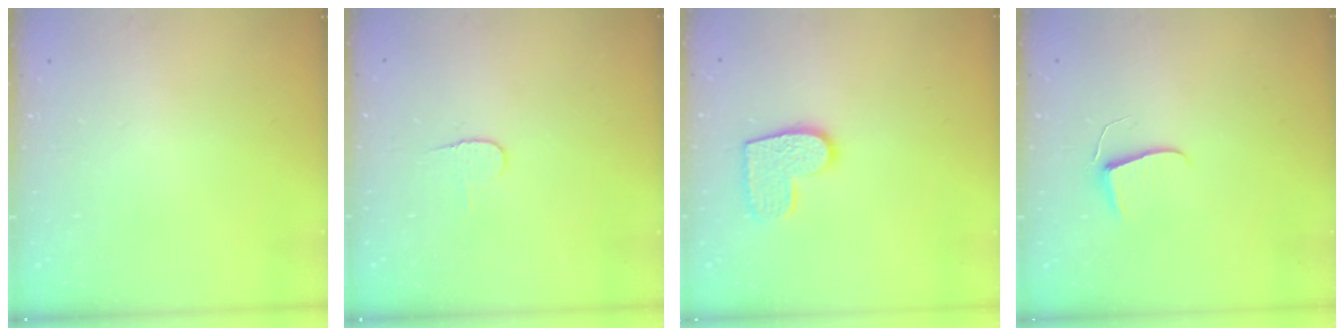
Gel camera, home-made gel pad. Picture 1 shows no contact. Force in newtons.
{"total": 4.1, "press": 4.1, "slide": 0.4}
{"total": 10.5, "press": 10.5, "slide": 0.6}
{"total": 5.9, "press": 5.8, "slide": 0.6}